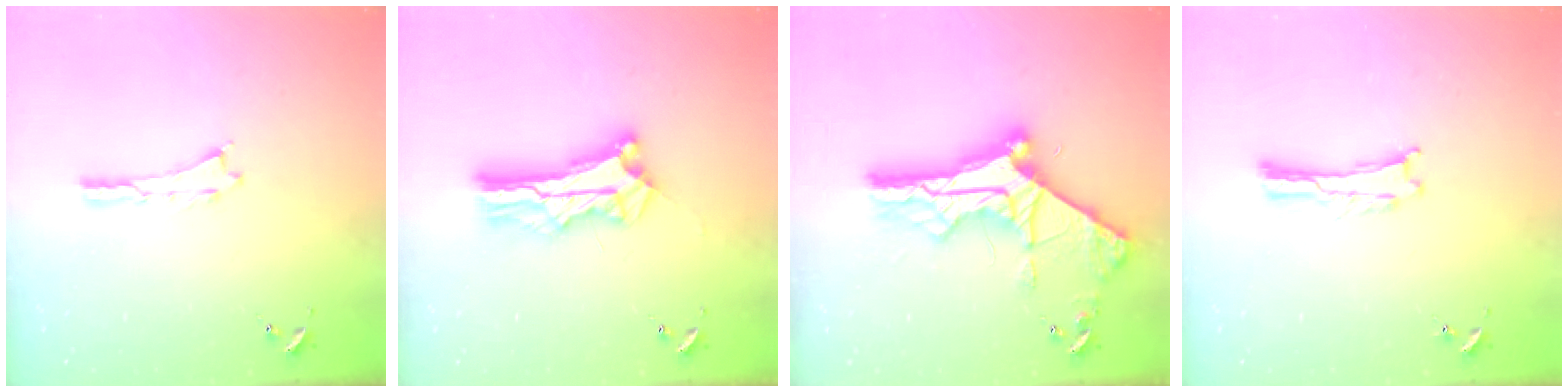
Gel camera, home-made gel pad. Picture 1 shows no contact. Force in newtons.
{"total": 10.1, "press": 10.0, "slide": 0.9}
{"total": 10.8, "press": 10.7, "slide": 1.2}
{"total": 0.0}